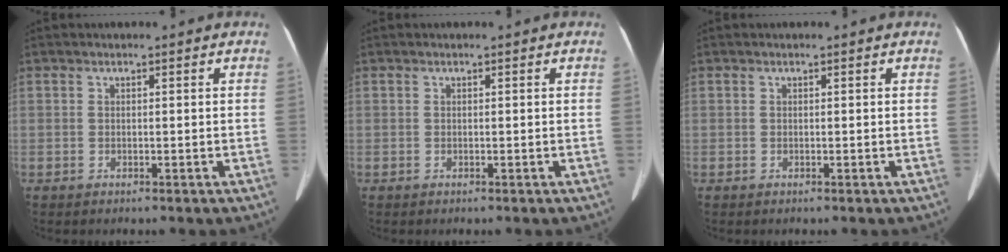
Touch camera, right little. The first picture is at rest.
{"total": 0.0}
{"total": 0.0}